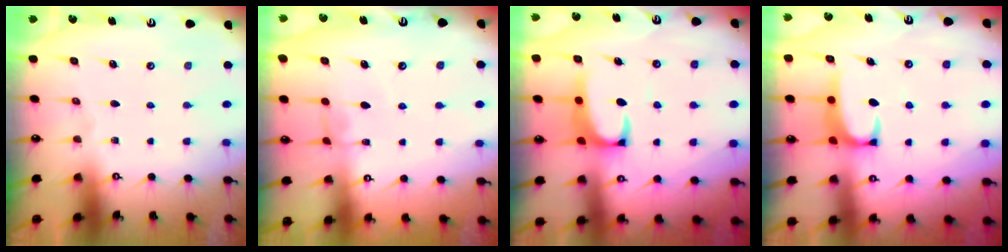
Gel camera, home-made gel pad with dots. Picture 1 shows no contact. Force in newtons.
{"total": 1.0, "press": 0.7, "slide": 0.7}
{"total": 2.2, "press": 2.0, "slide": 0.9}
{"total": 2.0, "press": 2.0, "slide": 0.3}